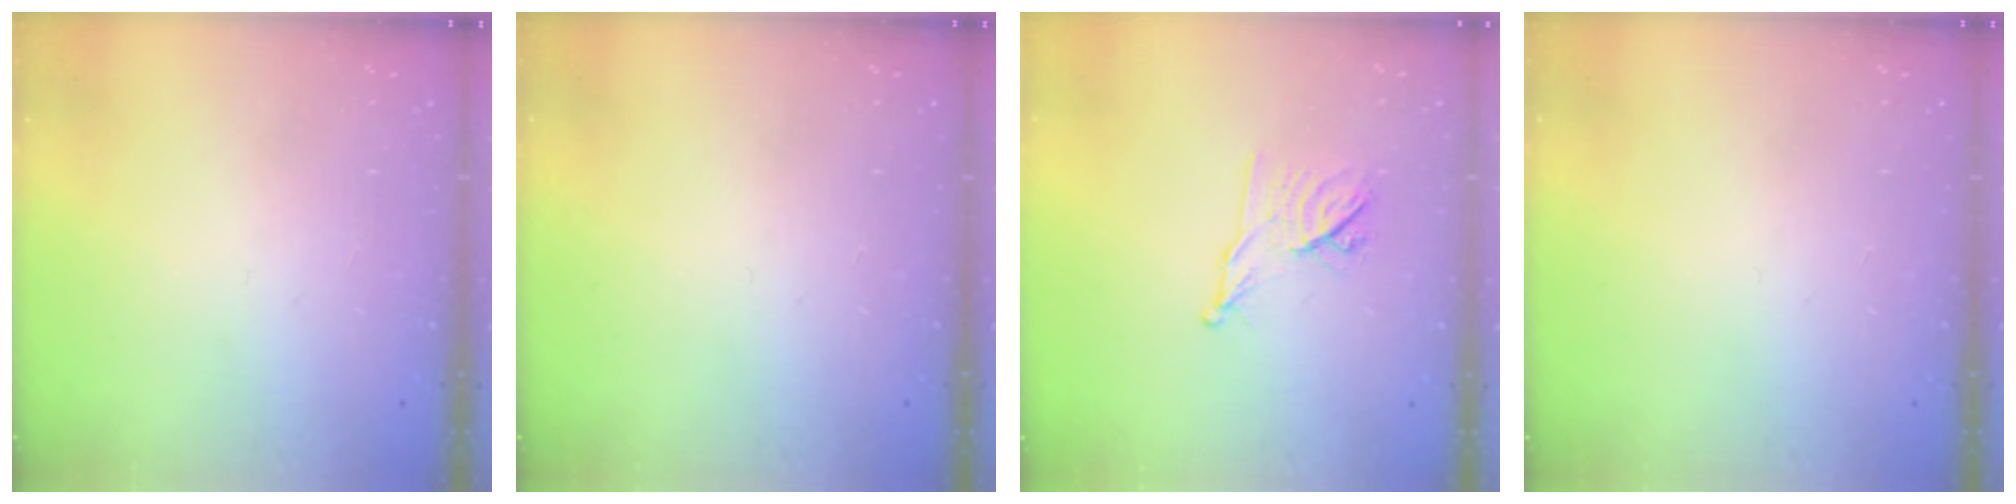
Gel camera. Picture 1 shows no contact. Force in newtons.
{"total": 0.0}
{"total": 10.0, "press": 9.9, "slide": 0.9}
{"total": 0.0}